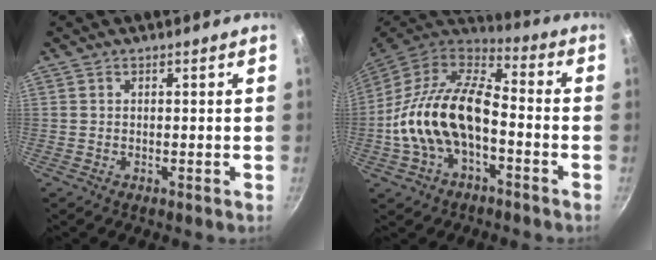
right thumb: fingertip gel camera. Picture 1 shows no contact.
{"total": 19.3, "force": [-4.0, 10.7, 15.5], "torque": [-0.273, 0.043, -0.084]}